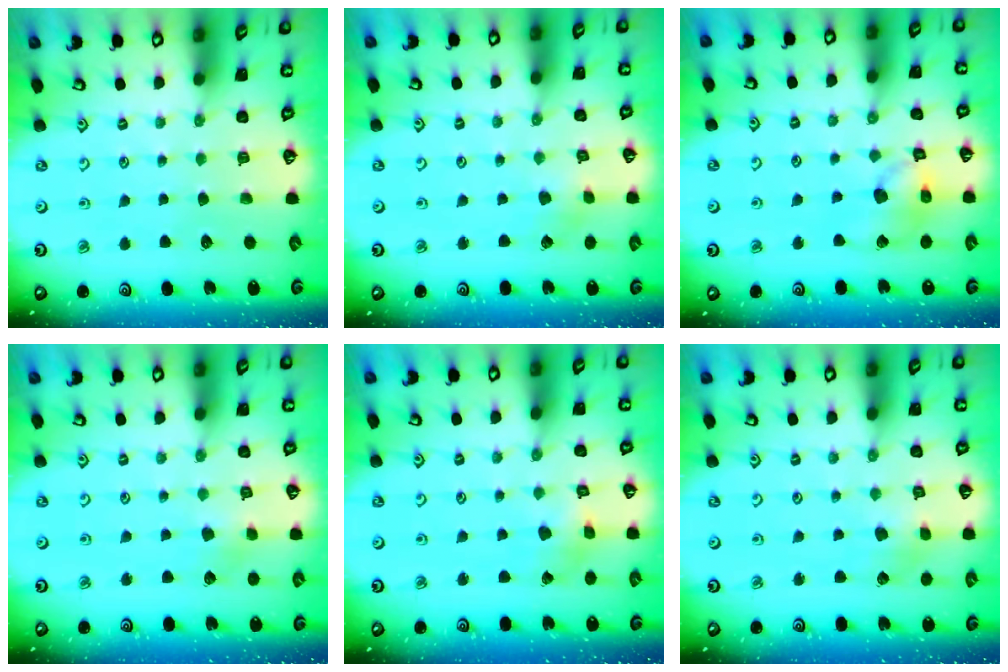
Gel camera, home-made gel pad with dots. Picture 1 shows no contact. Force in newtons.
{"total": 1.7, "press": 1.7, "slide": 0.1}
{"total": 12.9, "press": 12.8, "slide": 1.6}
{"total": 3.7, "press": 3.7, "slide": 0.4}
{"total": 2.4, "press": 2.4, "slide": 0.5}
{"total": 2.8, "press": 2.8, "slide": 0.1}